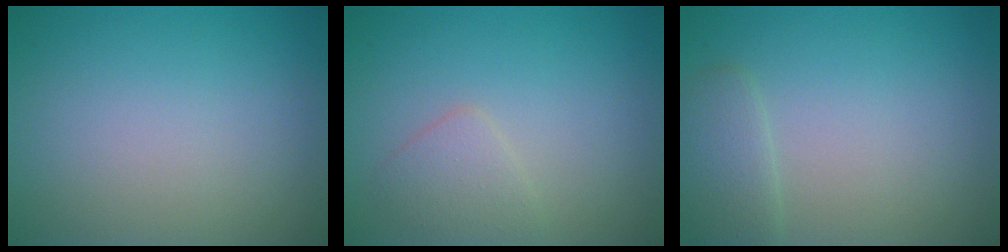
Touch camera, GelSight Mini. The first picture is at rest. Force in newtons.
{"total": 1.9, "press": 1.9, "slide": 0.2}
{"total": 2.1, "press": 2.0, "slide": 0.1}